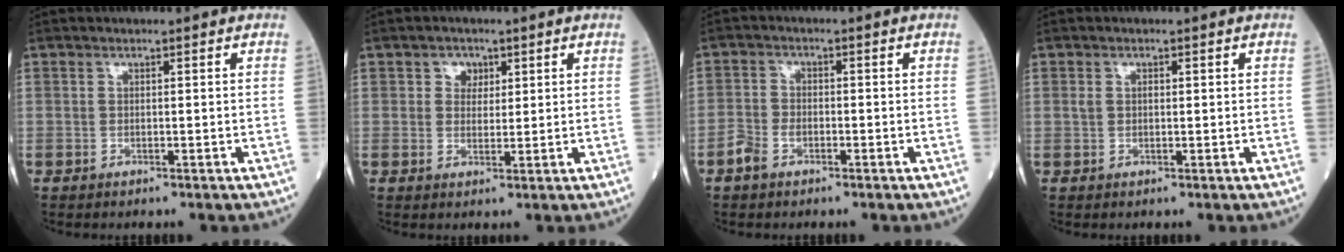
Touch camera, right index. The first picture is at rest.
{"total": 2.6, "force": [1.2, 2.1, 1.0], "torque": [-0.012, 0.003, 0.016]}
{"total": 3.1, "force": [-1.8, 1.8, 1.7], "torque": [-0.038, 0.007, -0.035]}
{"total": 1.3, "force": [0.3, 0.8, 1.0], "torque": [-0.025, 0.013, 0.008]}